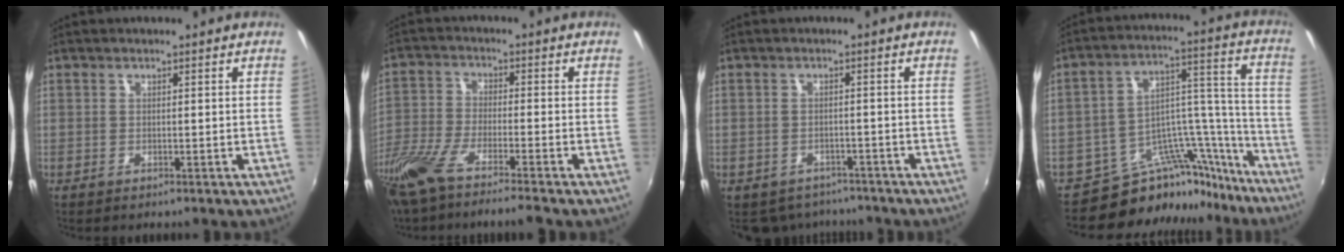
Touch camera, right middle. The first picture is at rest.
{"total": 12.7, "force": [-10.0, 0.9, 7.7], "torque": [-0.173, -0.044, -0.188]}
{"total": 6.7, "force": [-5.5, 3.5, 1.5], "torque": [-0.042, -0.010, -0.074]}
{"total": 16.1, "force": [-14.5, 6.4, 2.5], "torque": [-0.021, 0.076, -0.222]}